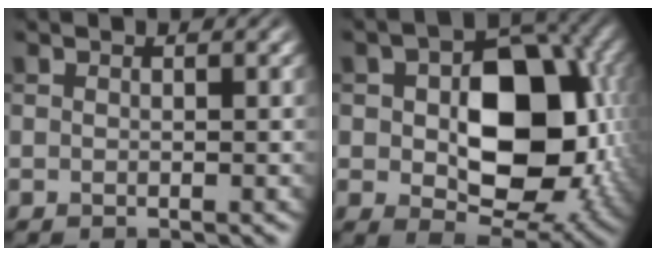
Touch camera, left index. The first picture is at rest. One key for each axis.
{"total": 12.3, "fx": -0.2, "fy": 7.9, "fz": 9.4, "tx": -0.132, "ty": -0.010, "tz": 0.008}